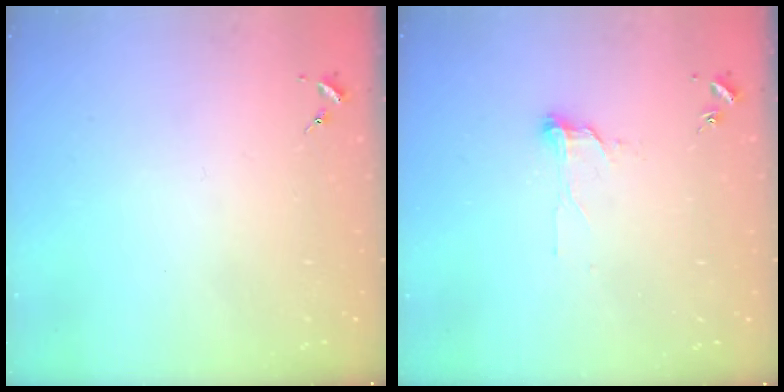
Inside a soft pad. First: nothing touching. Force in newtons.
{"total": 8.2, "press": 8.2, "slide": 0.7}